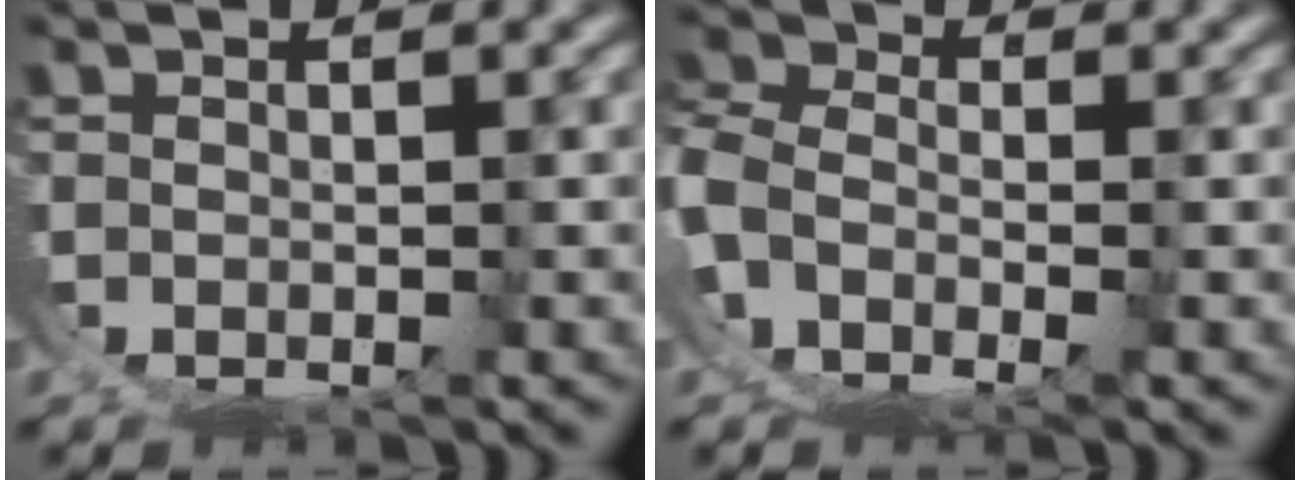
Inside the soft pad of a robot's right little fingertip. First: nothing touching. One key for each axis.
{"total": 7.5, "fx": -1.6, "fy": 6.1, "fz": 3.9, "tx": -0.098, "ty": -0.021, "tz": -0.032}